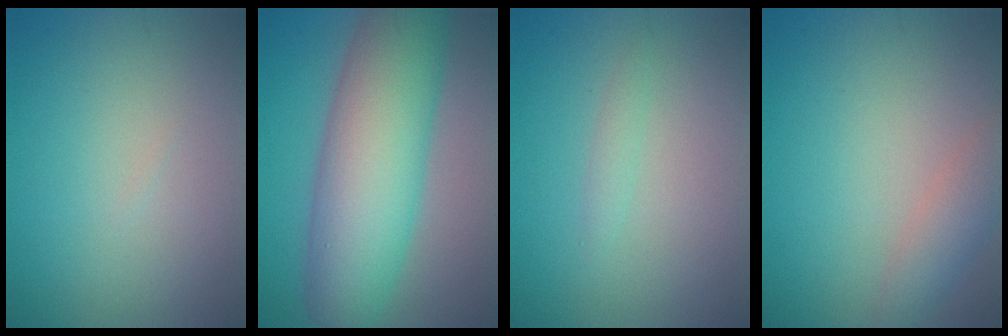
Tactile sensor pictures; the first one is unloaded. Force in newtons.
{"total": 10.7, "press": 10.7, "slide": 0.4}
{"total": 0.9, "press": 0.9, "slide": 0.0}
{"total": 2.6, "press": 2.6, "slide": 0.1}